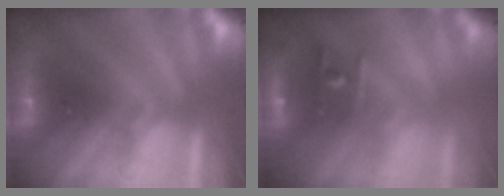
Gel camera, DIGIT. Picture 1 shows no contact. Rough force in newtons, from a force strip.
{"total": 2.4}